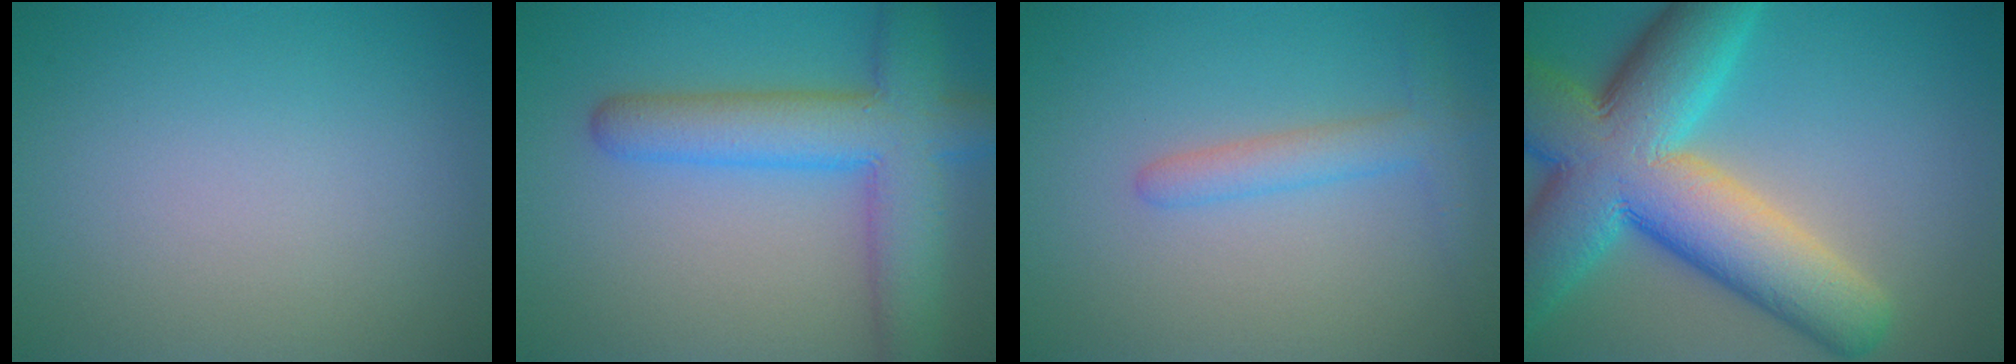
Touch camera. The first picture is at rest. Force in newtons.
{"total": 7.7, "press": 7.7, "slide": 0.5}
{"total": 2.5, "press": 2.5, "slide": 0.2}
{"total": 14.0, "press": 14.0, "slide": 0.7}